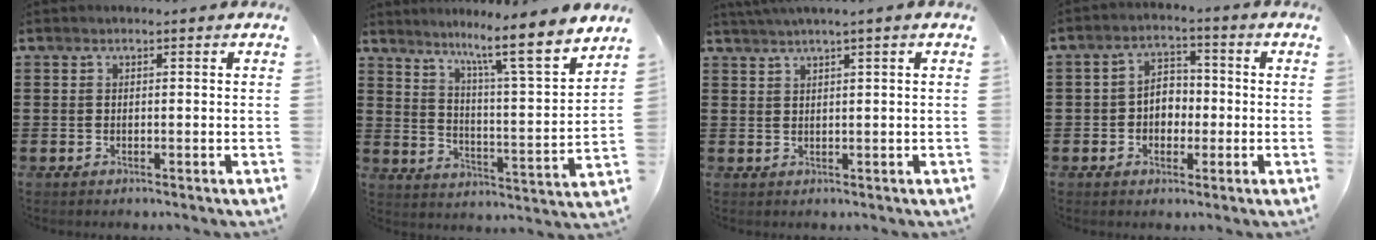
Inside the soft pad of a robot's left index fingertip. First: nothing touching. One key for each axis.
{"total": 8.2, "fx": 6.5, "fy": -0.8, "fz": 4.9, "tx": -0.098, "ty": -0.061, "tz": 0.092}
{"total": 1.8, "fx": 1.2, "fy": -0.5, "fz": 1.2, "tx": -0.022, "ty": -0.003, "tz": 0.022}
{"total": 4.3, "fx": -0.9, "fy": 3.3, "fz": 2.6, "tx": -0.049, "ty": 0.009, "tz": -0.024}